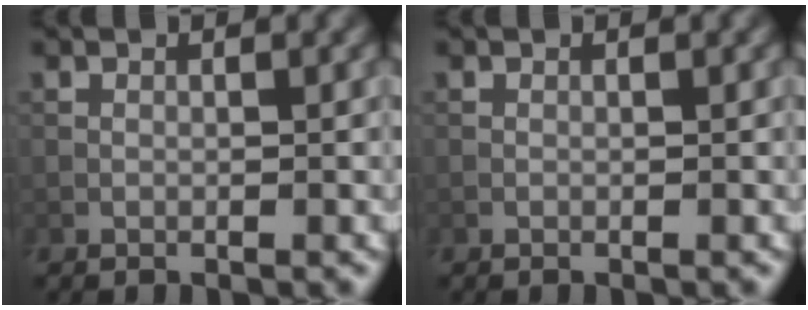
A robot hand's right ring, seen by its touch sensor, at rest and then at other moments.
{"total": 0.0}